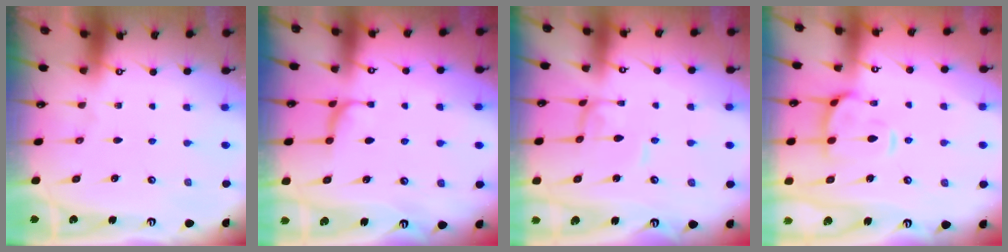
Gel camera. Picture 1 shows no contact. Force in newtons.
{"total": 0.8, "press": 0.4, "slide": 0.7}
{"total": 2.0, "press": 2.0, "slide": 0.1}
{"total": 4.8, "press": 4.6, "slide": 1.5}